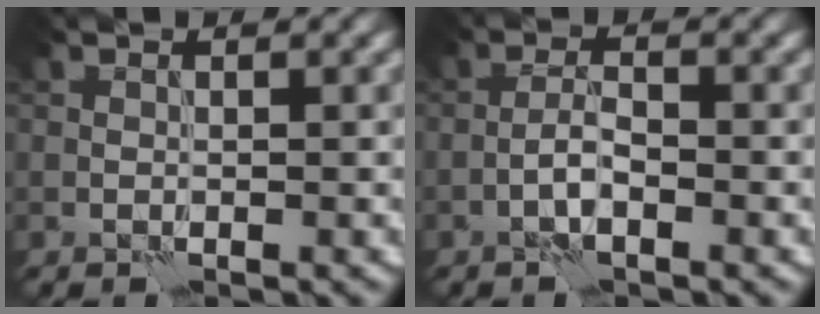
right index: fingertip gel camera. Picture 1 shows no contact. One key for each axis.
{"total": 1.6, "fx": -0.8, "fy": 0.4, "fz": 1.3, "tx": -0.029, "ty": 0.007, "tz": -0.021}